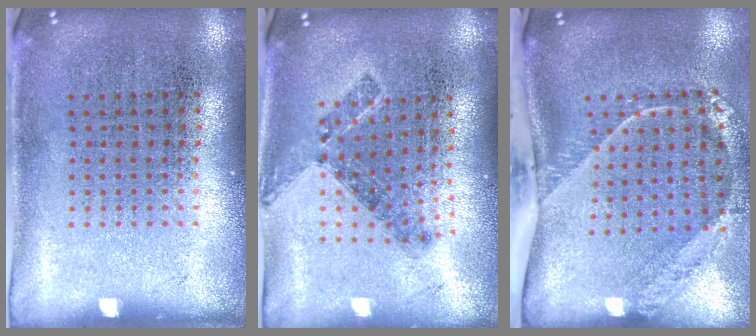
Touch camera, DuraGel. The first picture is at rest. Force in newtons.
{"total": 0.8, "press": 0.7, "slide": 0.3}
{"total": 2.7, "press": 1.8, "slide": 2.0}